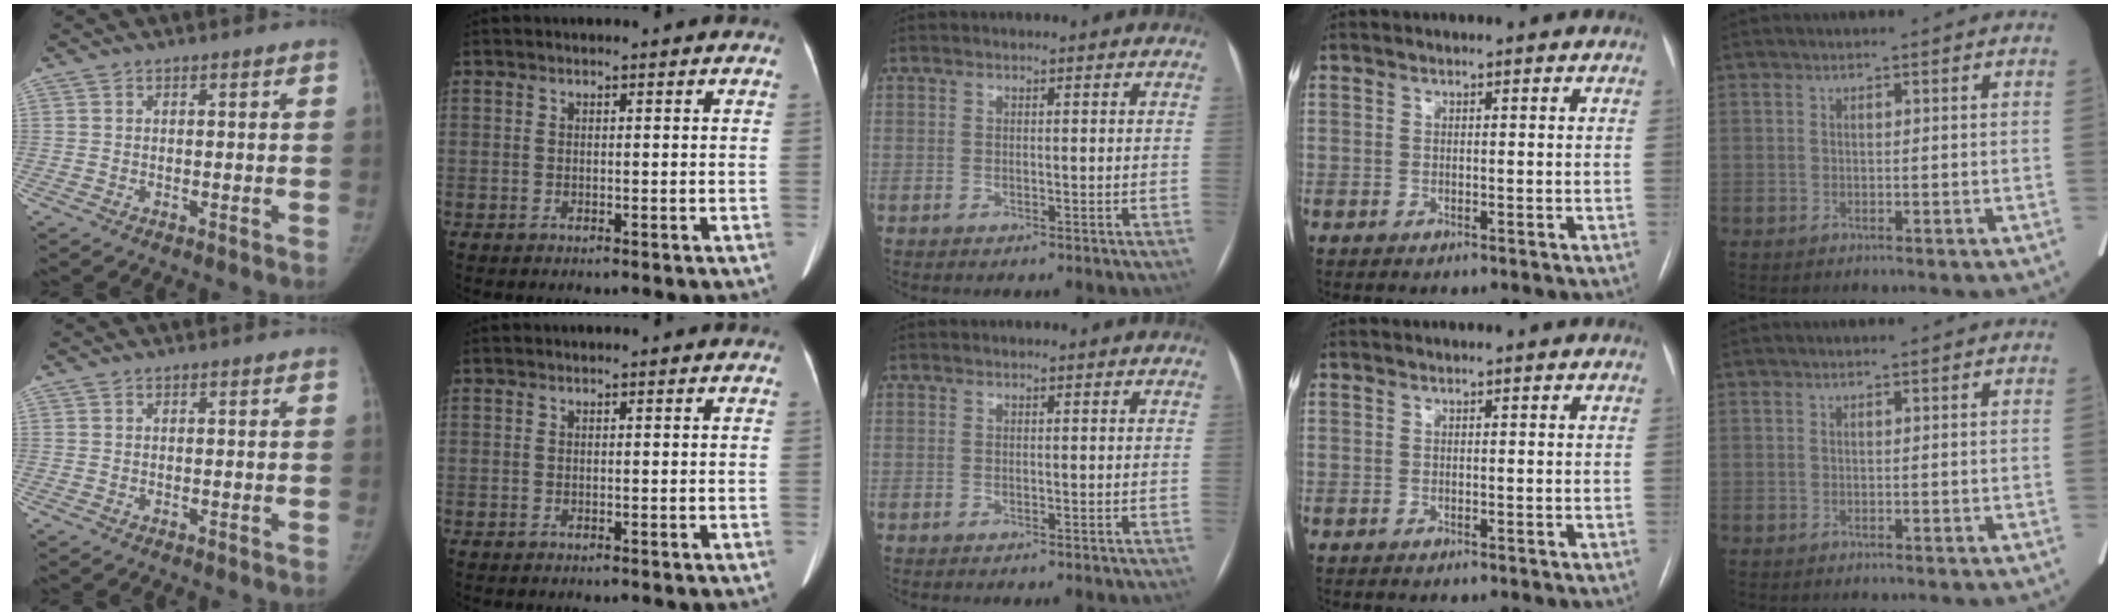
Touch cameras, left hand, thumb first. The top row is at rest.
{}